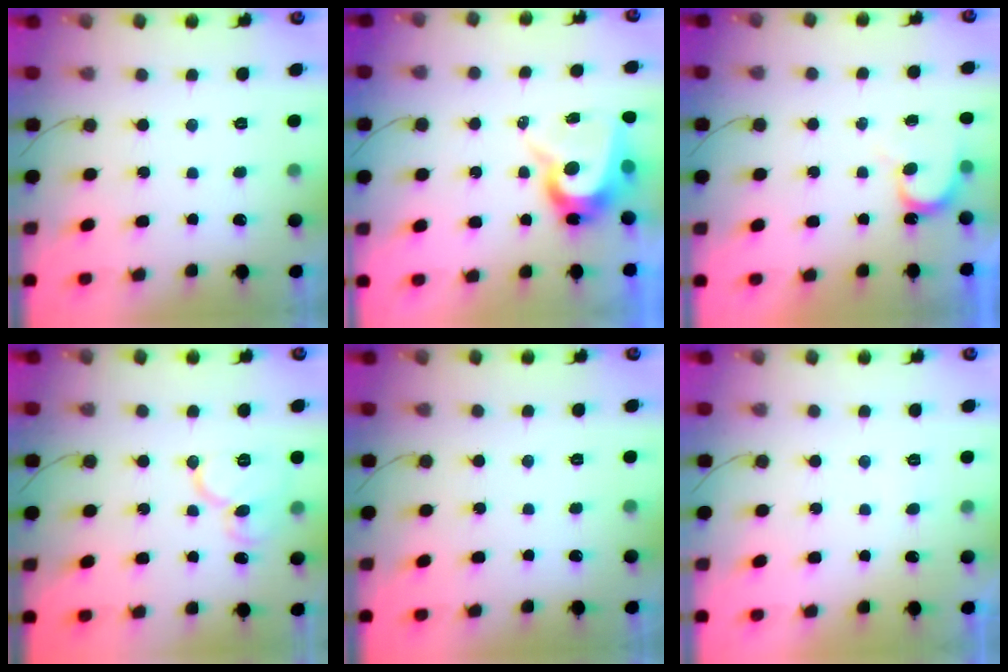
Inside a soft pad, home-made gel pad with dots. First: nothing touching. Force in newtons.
{"total": 9.7, "press": 9.7, "slide": 0.6}
{"total": 6.4, "press": 6.4, "slide": 0.4}
{"total": 11.1, "press": 11.0, "slide": 1.5}
{"total": 0.0}
{"total": 2.3, "press": 2.3, "slide": 0.1}